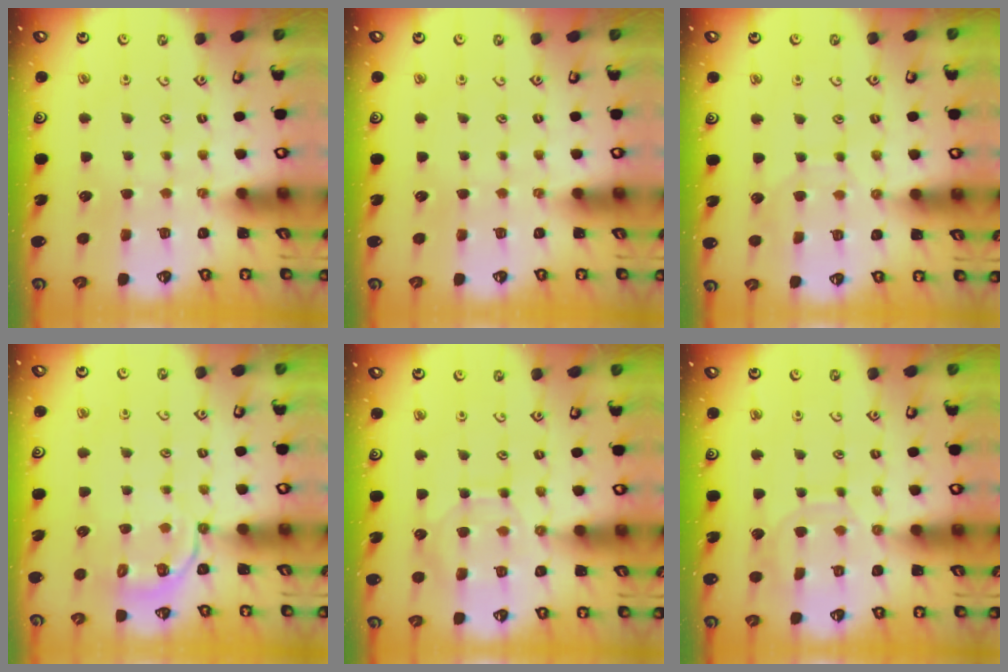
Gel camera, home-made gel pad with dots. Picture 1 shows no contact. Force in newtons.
{"total": 0.0}
{"total": 5.2, "press": 5.2, "slide": 0.7}
{"total": 5.8, "press": 5.5, "slide": 1.9}
{"total": 9.9, "press": 9.8, "slide": 1.2}
{"total": 8.6, "press": 8.5, "slide": 0.9}